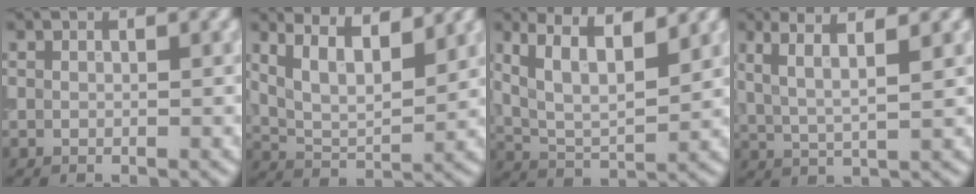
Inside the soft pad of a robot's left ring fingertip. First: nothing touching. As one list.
[{"total": 6.2, "force": [3.7, 2.1, 4.5], "torque": [-0.087, 0.011, 0.059]}, {"total": 6.8, "force": [3.7, 2.5, 5.1], "torque": [-0.100, 0.010, 0.065]}, {"total": 4.2, "force": [2.1, 0.9, 3.5], "torque": [-0.074, 0.003, 0.042]}]